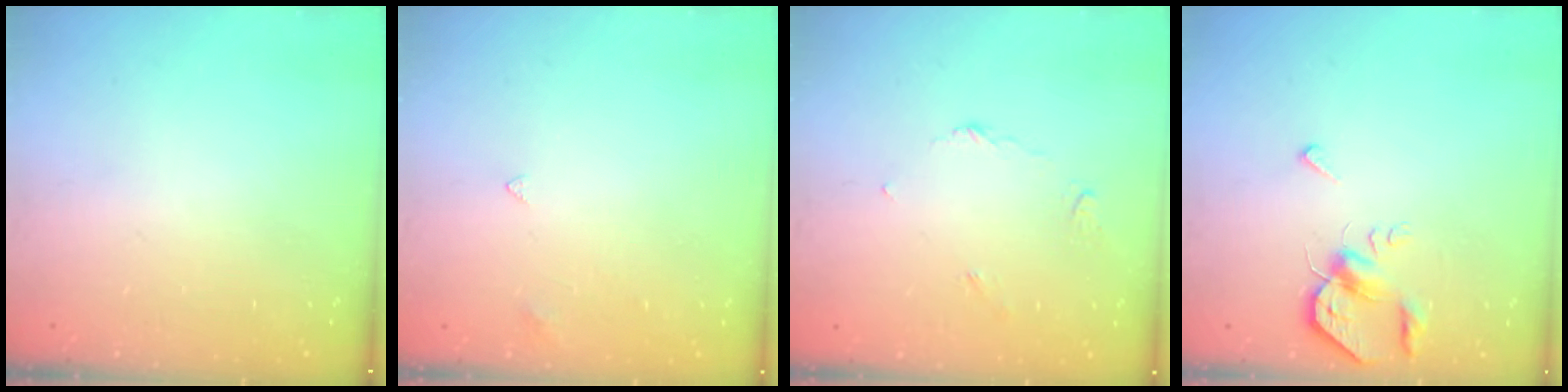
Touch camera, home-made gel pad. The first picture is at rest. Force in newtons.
{"total": 2.8, "press": 2.8, "slide": 0.5}
{"total": 2.9, "press": 2.9, "slide": 0.3}
{"total": 6.1, "press": 6.1, "slide": 0.5}